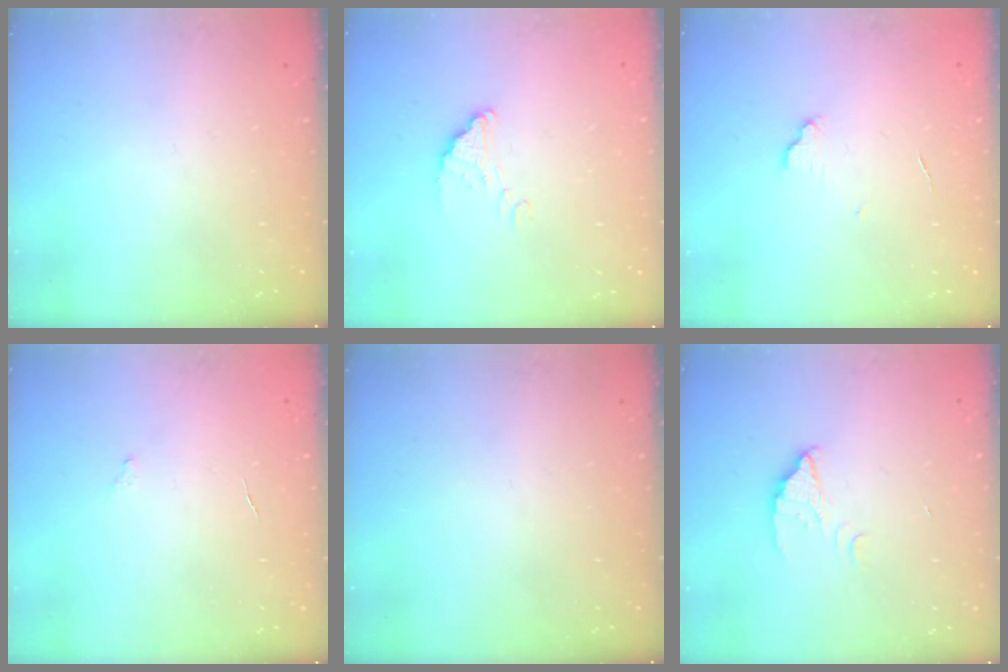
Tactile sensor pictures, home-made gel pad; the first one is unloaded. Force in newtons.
{"total": 1.9, "press": 1.9, "slide": 0.0}
{"total": 5.2, "press": 5.1, "slide": 0.4}
{"total": 2.6, "press": 2.6, "slide": 0.2}
{"total": 0.0}
{"total": 2.1, "press": 2.1, "slide": 0.1}